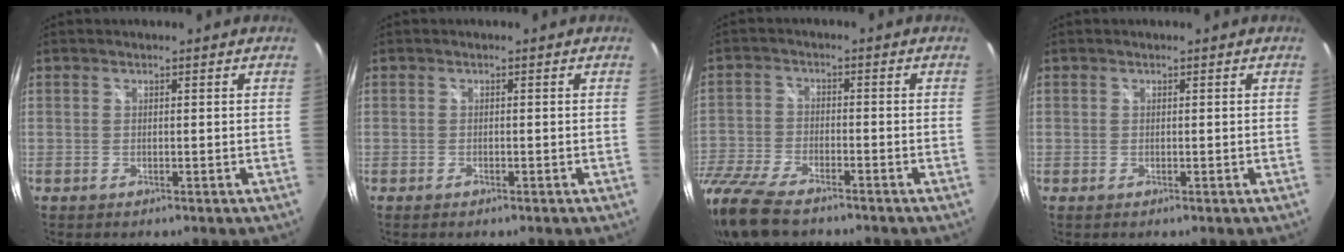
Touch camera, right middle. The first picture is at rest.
{"total": 0.7, "force": [-0.6, 0.3, 0.2], "torque": [-0.005, -0.001, -0.012]}
{"total": 16.5, "force": [-12.8, 5.8, 8.5], "torque": [-0.216, -0.039, -0.241]}
{"total": 0.0}